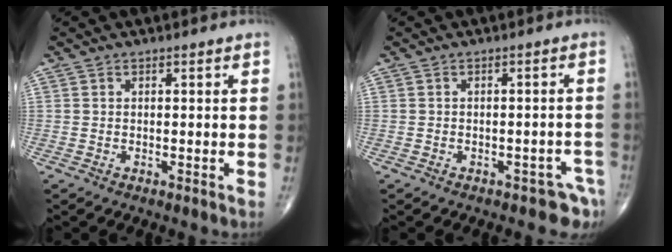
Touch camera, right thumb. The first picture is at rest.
{"total": 4.2, "force": [-3.0, 2.3, 1.7], "torque": [-0.007, 0.025, -0.036]}